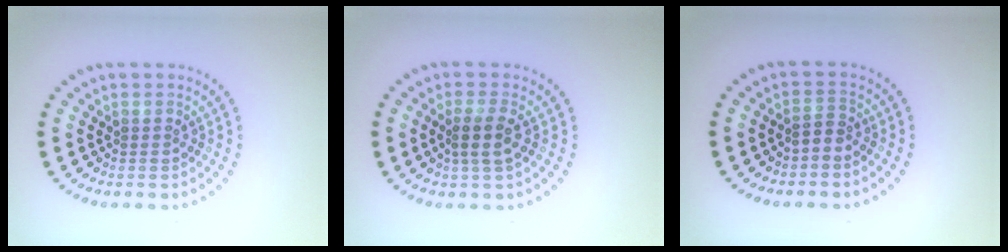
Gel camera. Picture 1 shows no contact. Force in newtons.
{"total": 2.3, "press": 2.0, "slide": 1.2}
{"total": 1.2, "press": 0.6, "slide": 1.0}